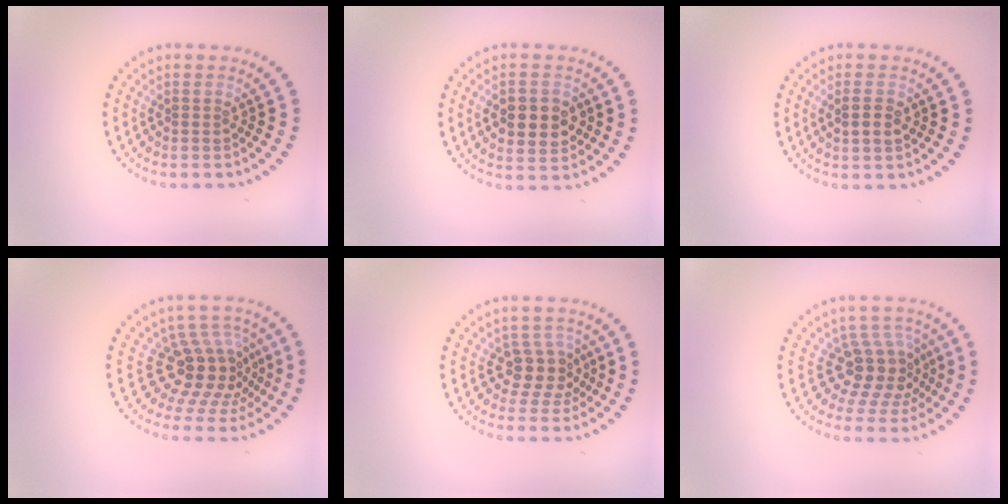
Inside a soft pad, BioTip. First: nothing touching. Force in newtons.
{"total": 4.6, "press": 4.6, "slide": 0.3}
{"total": 2.0, "press": 2.0, "slide": 0.4}
{"total": 5.1, "press": 3.7, "slide": 3.4}
{"total": 2.9, "press": 2.4, "slide": 1.7}
{"total": 4.4, "press": 3.3, "slide": 2.9}